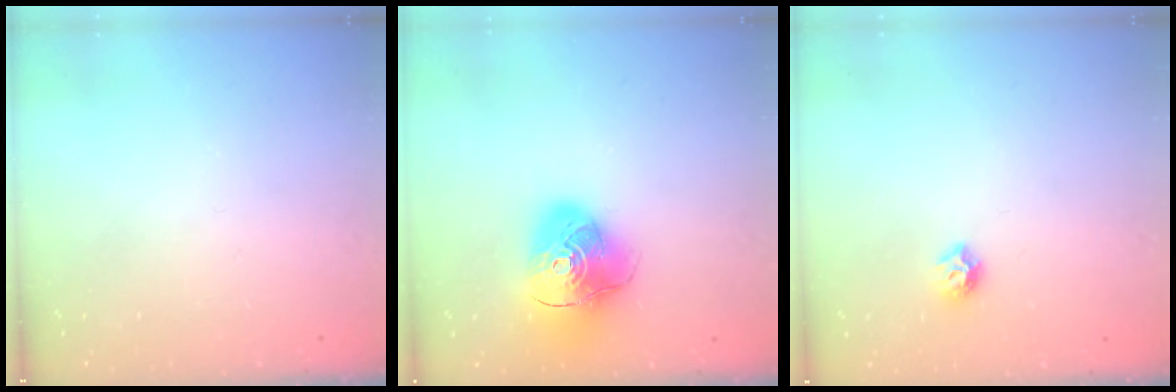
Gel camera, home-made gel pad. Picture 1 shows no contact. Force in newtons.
{"total": 15.7, "press": 15.5, "slide": 2.0}
{"total": 6.0, "press": 5.9, "slide": 0.8}